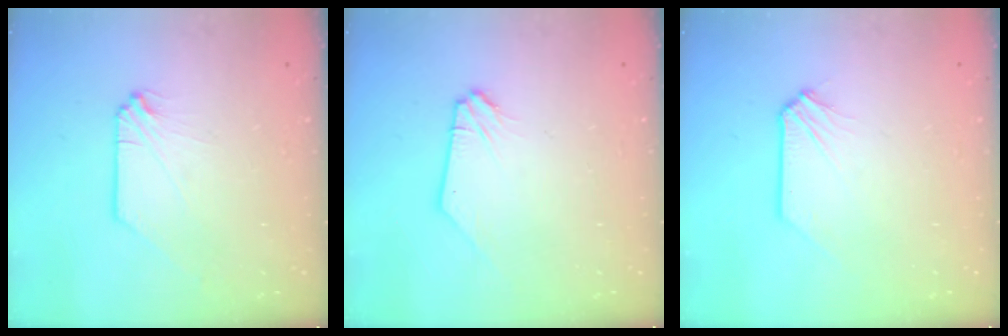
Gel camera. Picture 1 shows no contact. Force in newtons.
{"total": 0.8, "press": 0.7, "slide": 0.1}
{"total": 0.0}